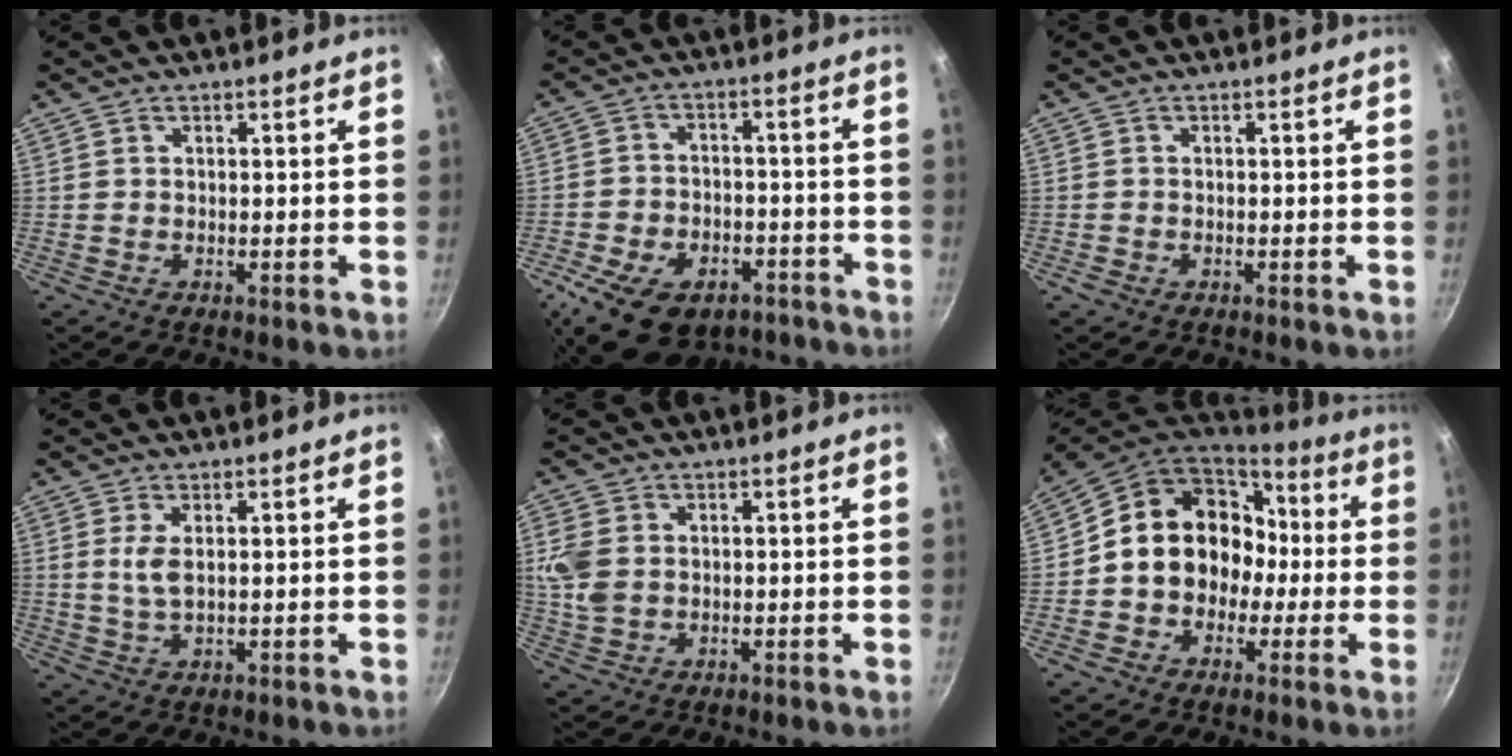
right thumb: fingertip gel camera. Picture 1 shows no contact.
{"total": 16.4, "force": [-9.4, 10.1, 8.9], "torque": [-0.138, 0.042, -0.141]}
{"total": 0.9, "force": [-0.6, 0.6, 0.4], "torque": [-0.011, 0.000, -0.010]}
{"total": 3.6, "force": [0.8, 1.5, 3.2], "torque": [-0.066, -0.007, 0.020]}
{"total": 6.2, "force": [0.7, 4.6, 4.1], "torque": [-0.087, 0.000, 0.014]}
{"total": 16.2, "force": [-0.3, 13.7, 8.7], "torque": [-0.097, 0.056, -0.012]}